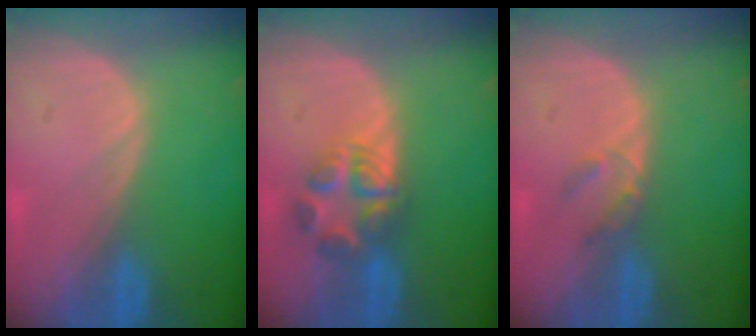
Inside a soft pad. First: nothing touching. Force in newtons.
{"total": 5.6, "press": 5.5, "slide": 1.0}
{"total": 2.3, "press": 2.0, "slide": 1.1}